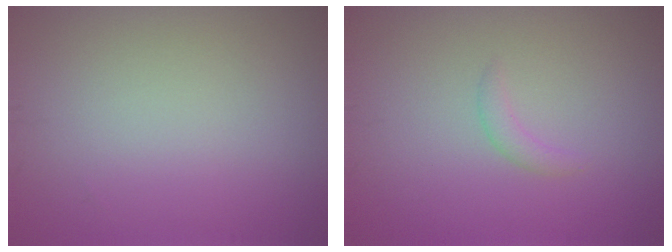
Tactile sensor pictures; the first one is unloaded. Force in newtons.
{"total": 1.1, "press": 1.1, "slide": 0.1}